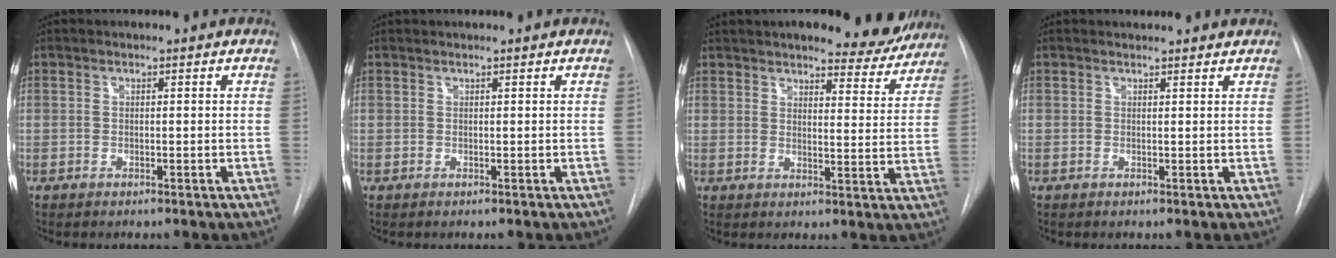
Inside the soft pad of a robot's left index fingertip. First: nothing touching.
{"total": 0.0}
{"total": 9.8, "force": [8.7, 2.5, 3.8], "torque": [-0.033, -0.019, 0.100]}
{"total": 2.8, "force": [2.7, 0.7, 0.3], "torque": [-0.010, 0.014, 0.028]}